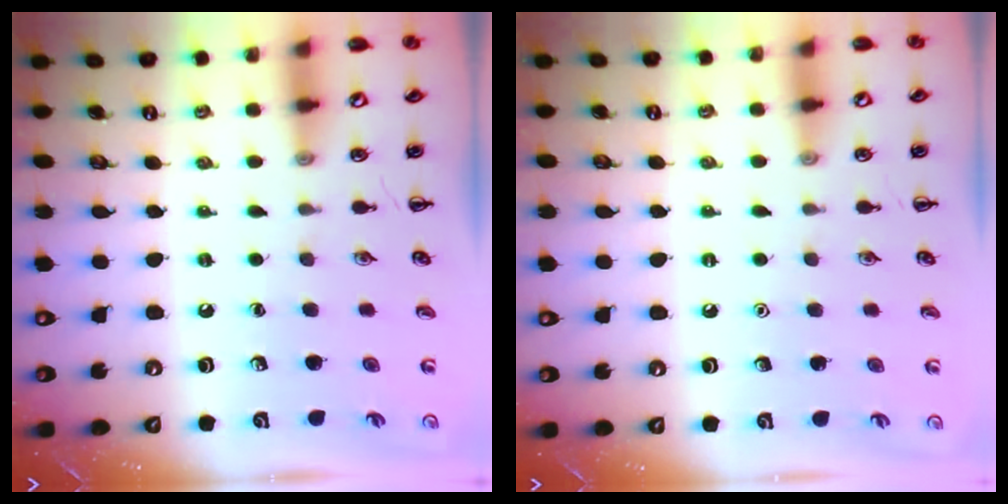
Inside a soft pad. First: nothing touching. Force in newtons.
{"total": 1.6, "press": 1.5, "slide": 0.1}